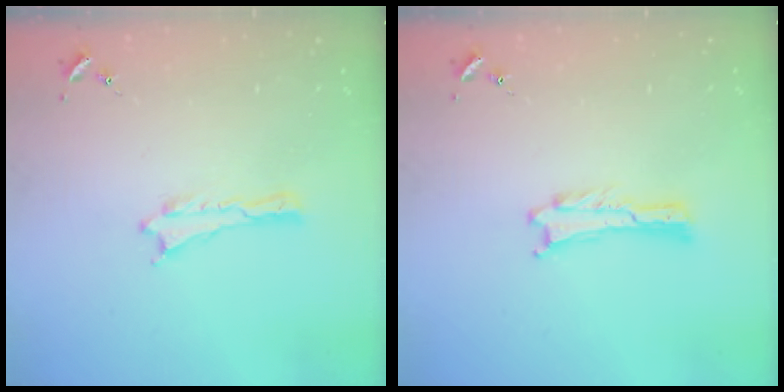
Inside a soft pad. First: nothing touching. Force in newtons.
{"total": 0.0}